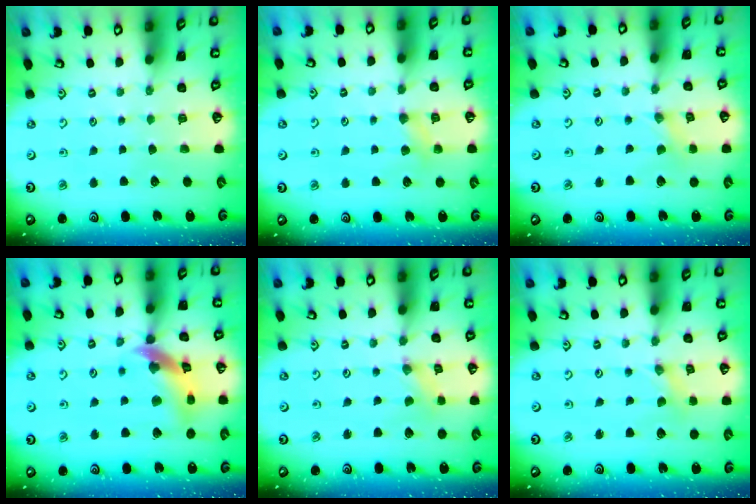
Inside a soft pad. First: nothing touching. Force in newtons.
{"total": 5.0, "press": 5.0, "slide": 0.6}
{"total": 0.0}
{"total": 11.7, "press": 11.6, "slide": 1.7}
{"total": 0.0}
{"total": 0.0}